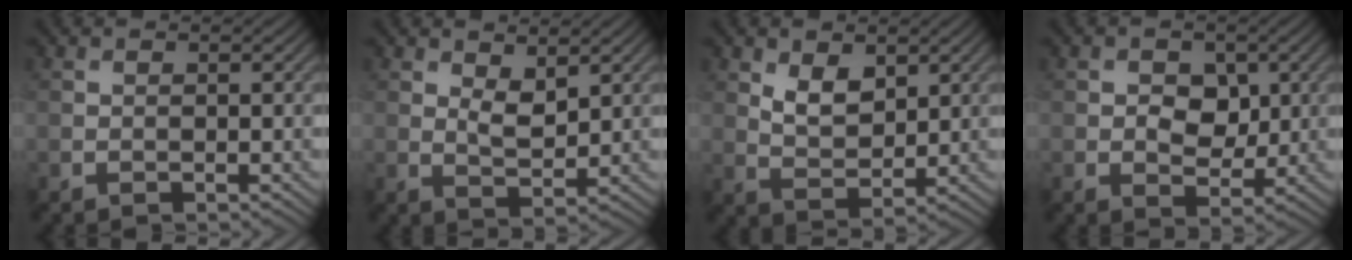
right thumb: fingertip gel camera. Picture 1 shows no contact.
{"total": 3.3, "force": [1.8, 1.4, 2.4], "torque": [-0.052, -0.008, 0.037]}
{"total": 4.5, "force": [2.2, 2.5, 3.0], "torque": [-0.065, -0.008, 0.045]}
{"total": 4.3, "force": [0.6, 3.1, 2.8], "torque": [-0.044, -0.006, -0.001]}